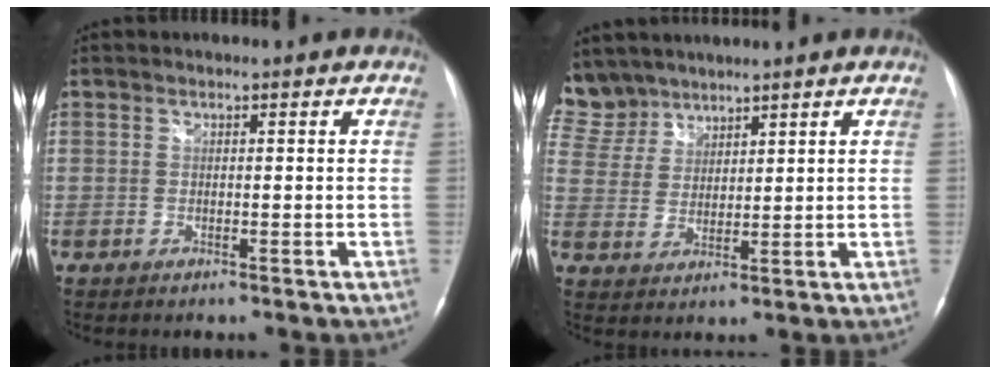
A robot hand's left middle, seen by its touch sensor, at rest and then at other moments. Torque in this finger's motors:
{"motor_torque": [0.41, -0.39, 0.09, -0.04]}